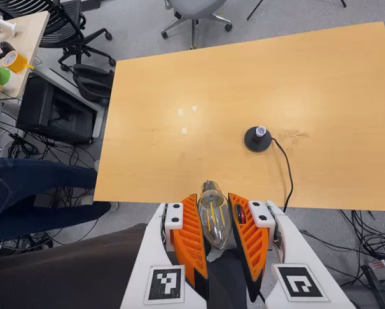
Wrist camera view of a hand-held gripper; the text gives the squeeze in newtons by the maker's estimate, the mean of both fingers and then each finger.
{"total": 12.8, "left": 14.2, "right": 11.4}